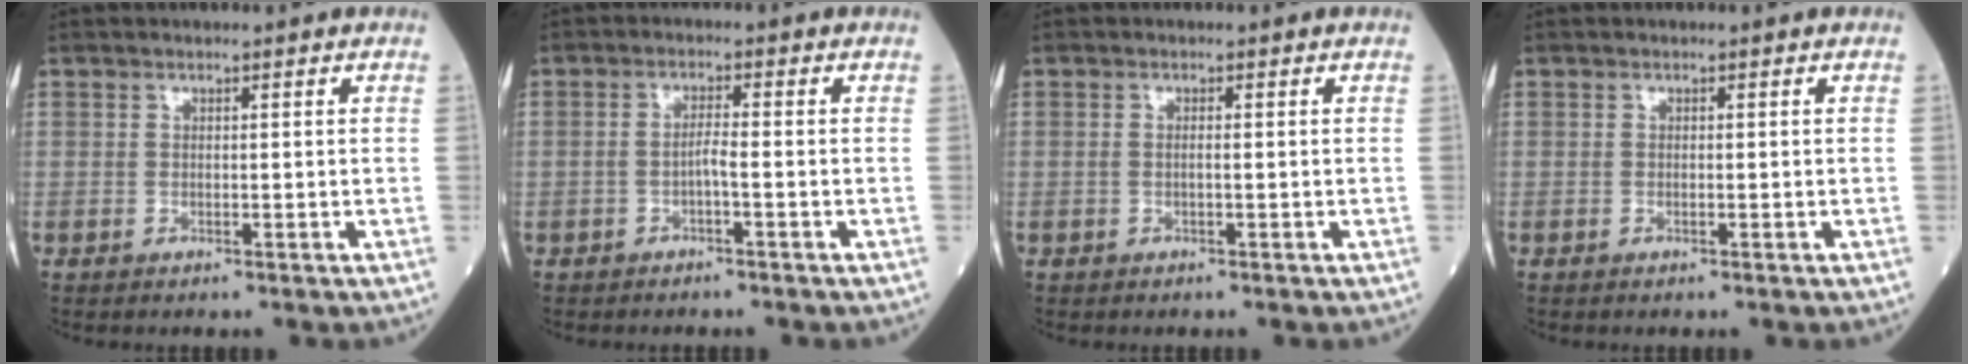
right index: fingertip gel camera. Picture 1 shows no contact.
{"total": 2.0, "force": [-0.8, 0.0, 1.9], "torque": [-0.033, 0.003, -0.017]}
{"total": 0.7, "force": [-0.1, 0.0, 0.7], "torque": [-0.017, 0.000, -0.003]}
{"total": 0.0}